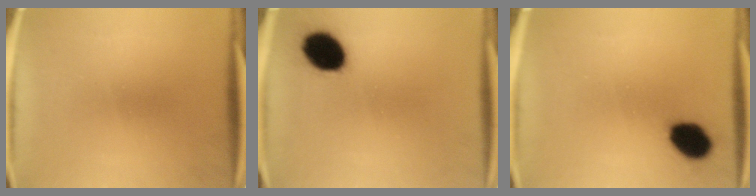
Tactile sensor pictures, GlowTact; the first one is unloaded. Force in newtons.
{"total": 11.8}
{"total": 8.7}